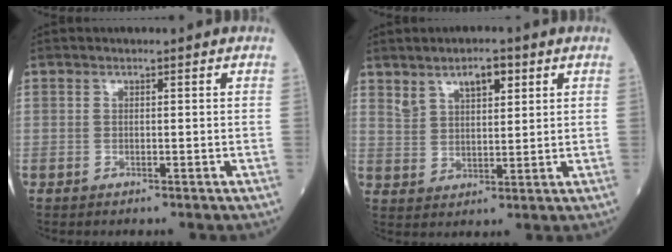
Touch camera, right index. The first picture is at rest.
{"total": 5.6, "force": [3.6, 2.3, 3.7], "torque": [-0.066, 0.007, 0.067]}